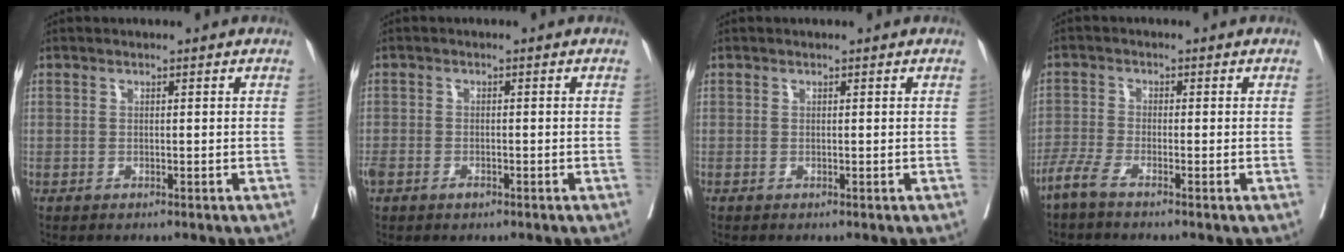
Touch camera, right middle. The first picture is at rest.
{"total": 2.8, "force": [-1.6, 1.8, 1.5], "torque": [-0.037, 0.004, -0.022]}
{"total": 0.0}
{"total": 2.8, "force": [-2.3, -0.1, 1.6], "torque": [-0.044, -0.004, -0.054]}